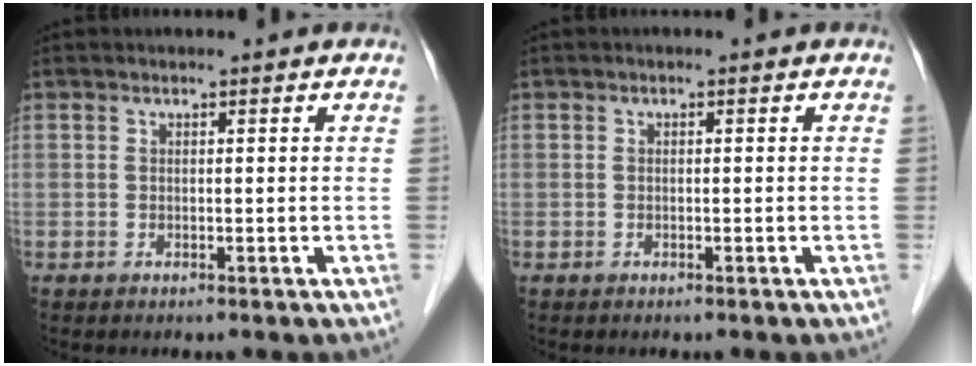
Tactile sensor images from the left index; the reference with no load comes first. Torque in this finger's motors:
{"motor_torque": [0.01, 0.01, 0.00, 0.00]}